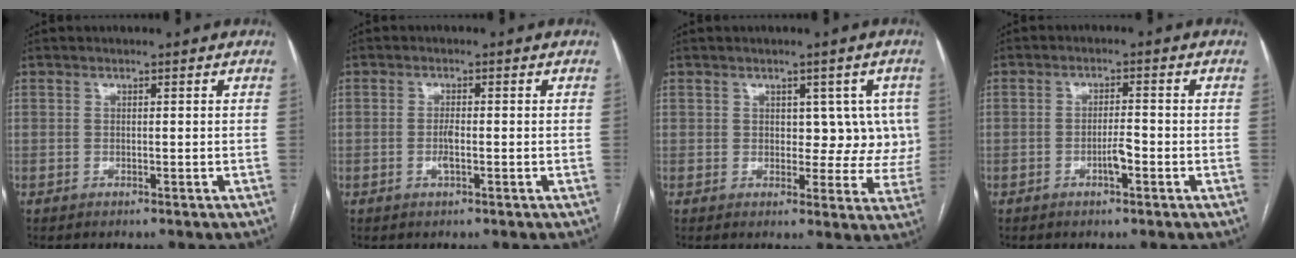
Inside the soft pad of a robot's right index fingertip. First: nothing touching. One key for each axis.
{"total": 1.9, "fx": -0.5, "fy": 0.4, "fz": 1.8, "tx": -0.039, "ty": -0.002, "tz": -0.011}
{"total": 5.7, "fx": 1.6, "fy": 3.7, "fz": 4.0, "tx": -0.020, "ty": 0.013, "tz": 0.020}
{"total": 2.9, "fx": -1.2, "fy": 0.5, "fz": 2.6, "tx": -0.044, "ty": 0.002, "tz": -0.022}